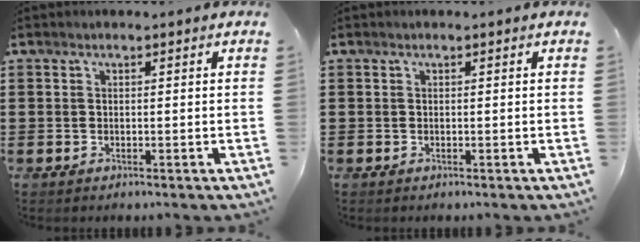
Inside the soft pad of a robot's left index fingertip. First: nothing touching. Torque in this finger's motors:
{"motor_torque": [-0.04, 0.02, 0.01, -0.01]}